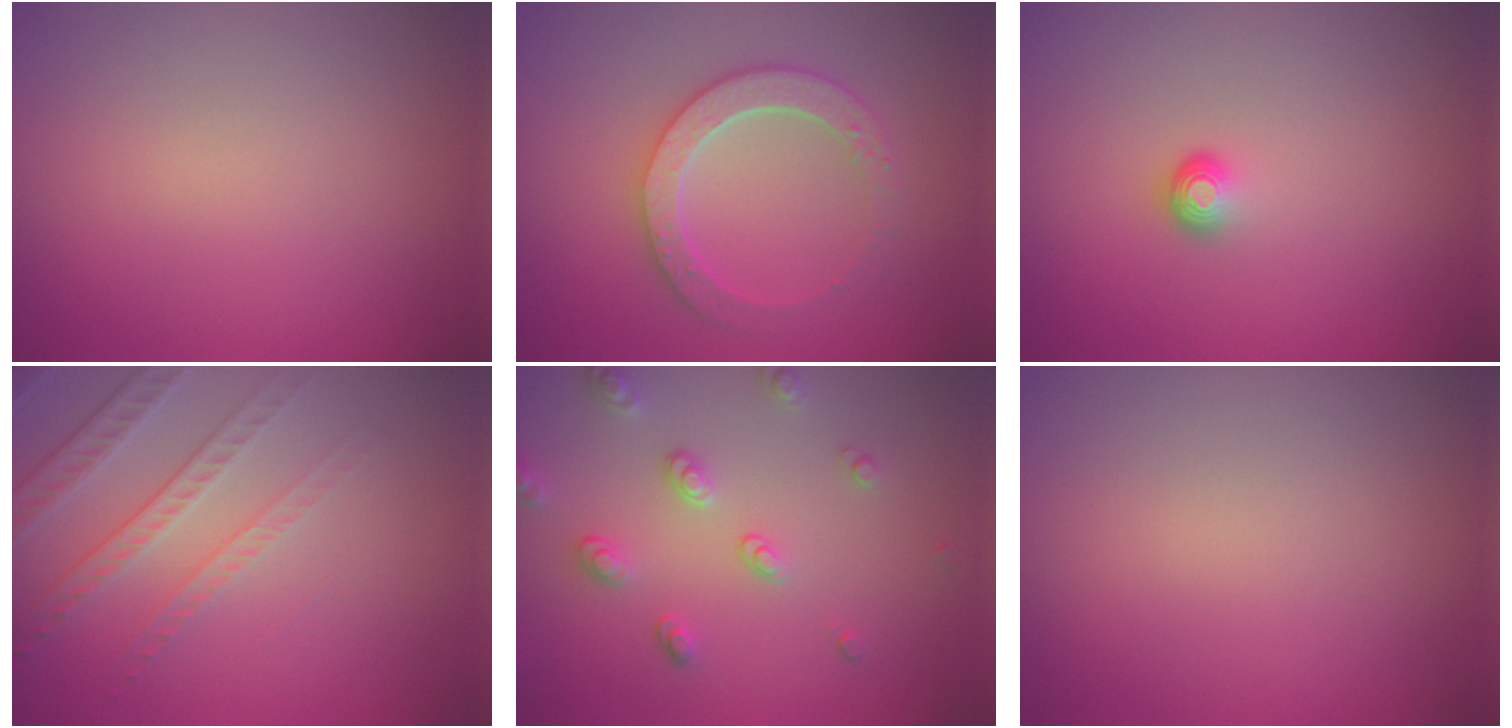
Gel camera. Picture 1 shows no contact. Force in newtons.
{"total": 4.4, "press": 4.3, "slide": 1.0}
{"total": 1.6, "press": 1.1, "slide": 1.2}
{"total": 4.7, "press": 3.3, "slide": 3.3}
{"total": 2.9, "press": 2.6, "slide": 1.3}
{"total": 0.0}